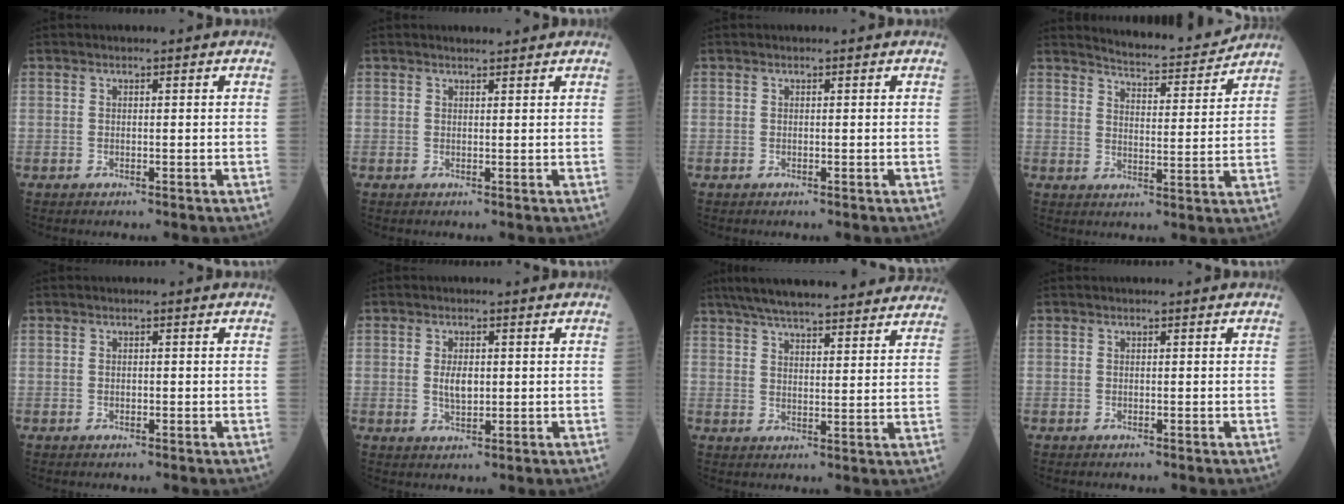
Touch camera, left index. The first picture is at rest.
{"total": 1.5, "force": [1.4, 0.2, 0.4], "torque": [-0.010, 0.006, 0.025]}
{"total": 0.0}
{"total": 9.0, "force": [8.9, 0.1, 1.4], "torque": [-0.029, -0.010, 0.126]}
{"total": 0.5, "force": [-0.2, 0.4, 0.3], "torque": [-0.005, 0.001, -0.004]}
{"total": 3.1, "force": [0.2, 1.4, 2.7], "torque": [-0.055, 0.000, 0.007]}
{"total": 23.0, "force": [20.1, 3.7, 10.5], "torque": [-0.161, 0.033, 0.267]}
{"total": 0.0}